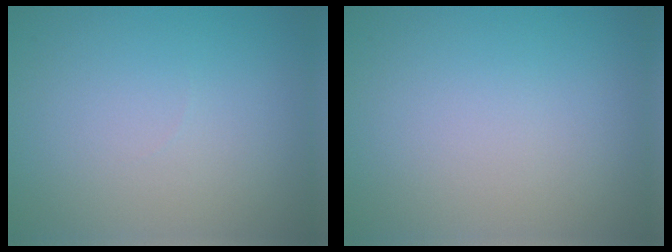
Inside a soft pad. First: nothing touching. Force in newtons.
{"total": 0.0}